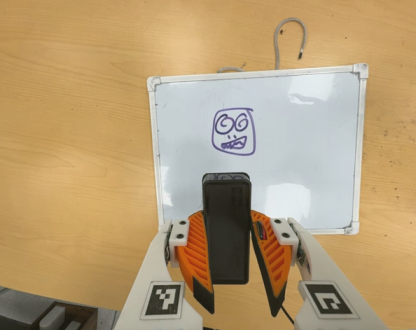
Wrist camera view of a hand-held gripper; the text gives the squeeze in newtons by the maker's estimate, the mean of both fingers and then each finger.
{"total": 7.8, "left": 6.8, "right": 8.9}